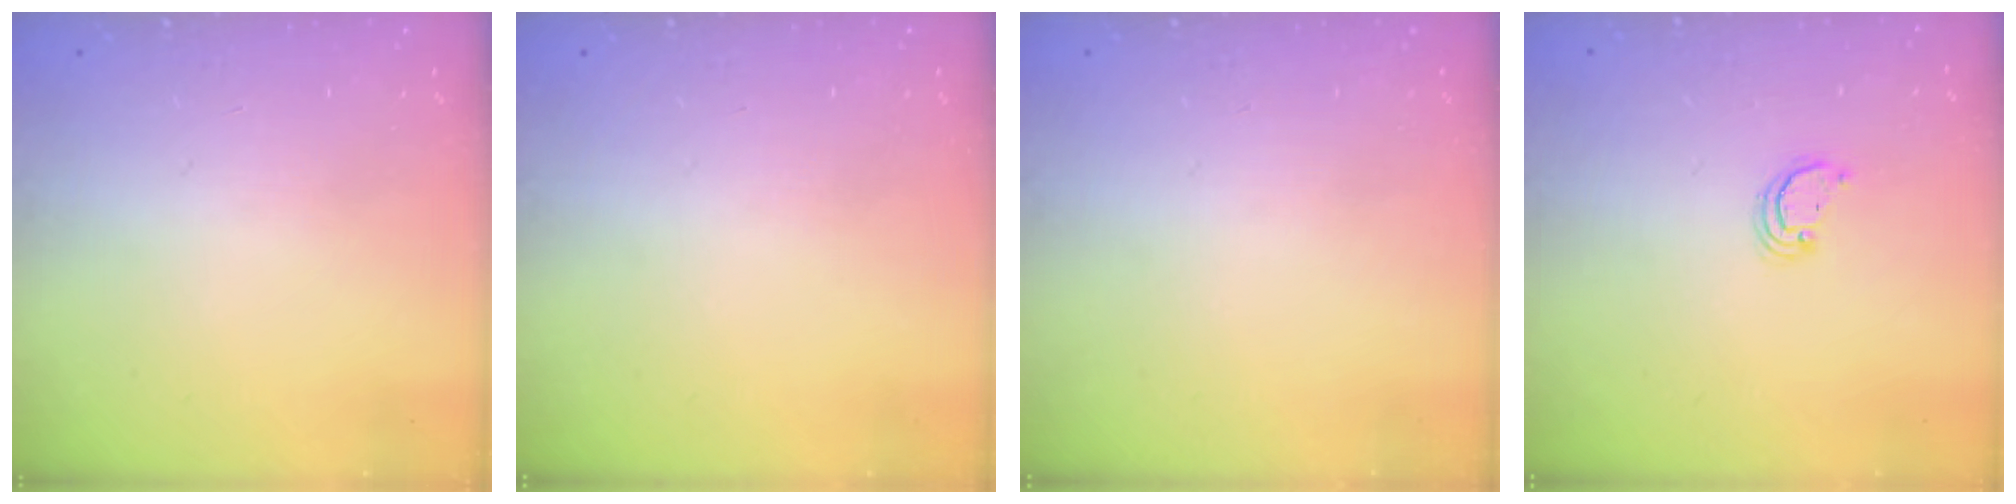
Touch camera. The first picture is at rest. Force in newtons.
{"total": 0.0}
{"total": 0.0}
{"total": 2.4, "press": 2.4, "slide": 0.2}